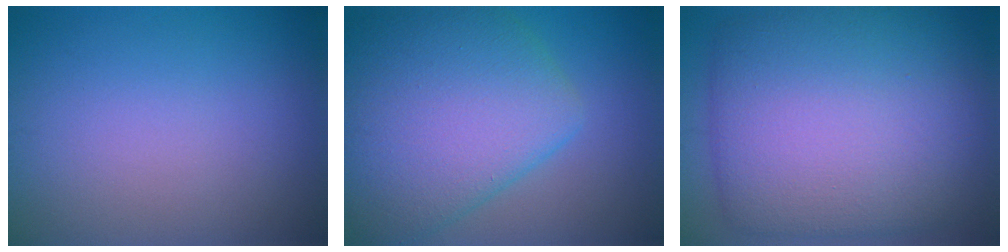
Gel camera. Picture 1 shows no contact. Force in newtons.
{"total": 9.9, "press": 9.9, "slide": 0.3}
{"total": 14.0, "press": 14.0, "slide": 0.4}